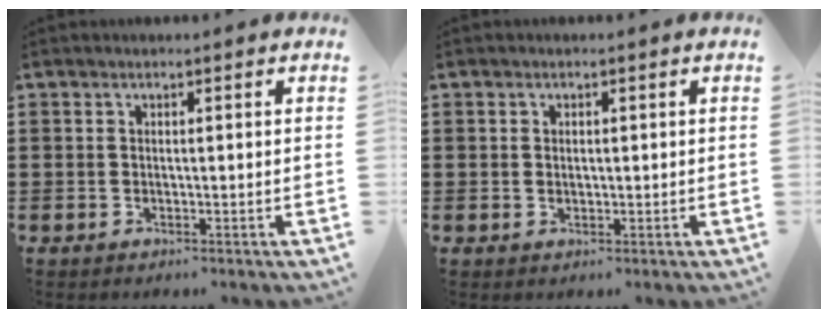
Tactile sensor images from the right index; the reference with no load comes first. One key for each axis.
{"total": 0.8, "fx": 0.2, "fy": 0.5, "fz": 0.6, "tx": -0.013, "ty": 0.002, "tz": 0.003}